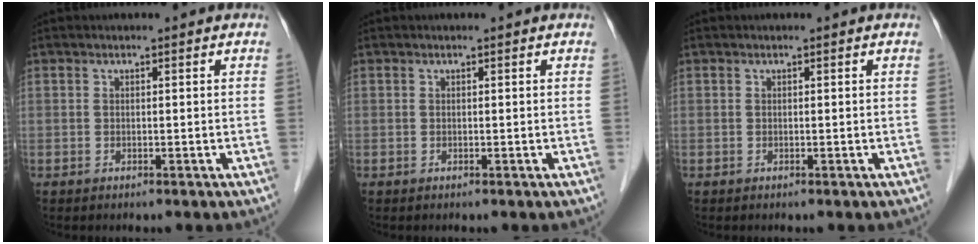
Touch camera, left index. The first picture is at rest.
{"total": 0.0}
{"total": 0.0}